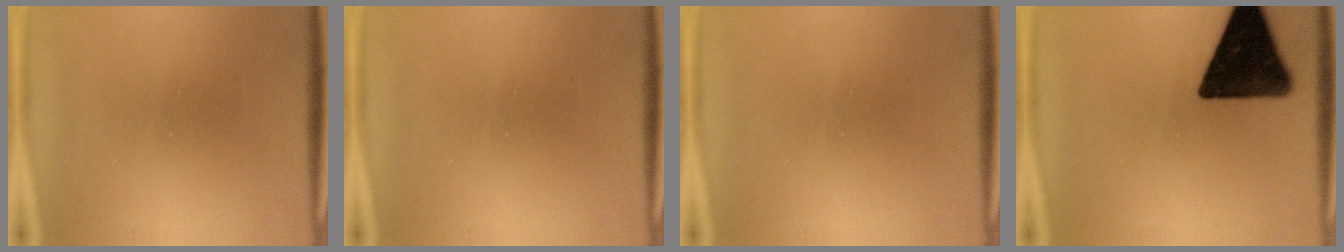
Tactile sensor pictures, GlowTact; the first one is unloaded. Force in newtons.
{"total": 0.0}
{"total": 0.0}
{"total": 16.8}